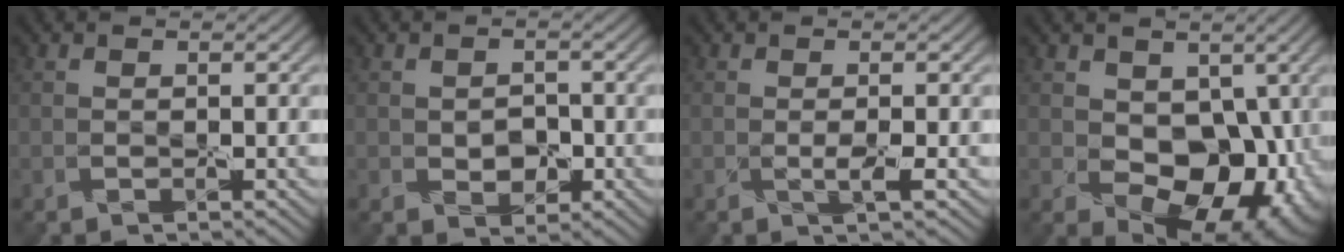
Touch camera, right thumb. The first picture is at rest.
{"total": 1.1, "force": [-0.3, 1.0, 0.2], "torque": [0.002, 0.002, -0.008]}
{"total": 1.0, "force": [0.1, -1.0, 0.1], "torque": [0.002, 0.003, 0.002]}
{"total": 10.9, "force": [-0.7, 7.9, 7.5], "torque": [-0.069, -0.024, 0.004]}